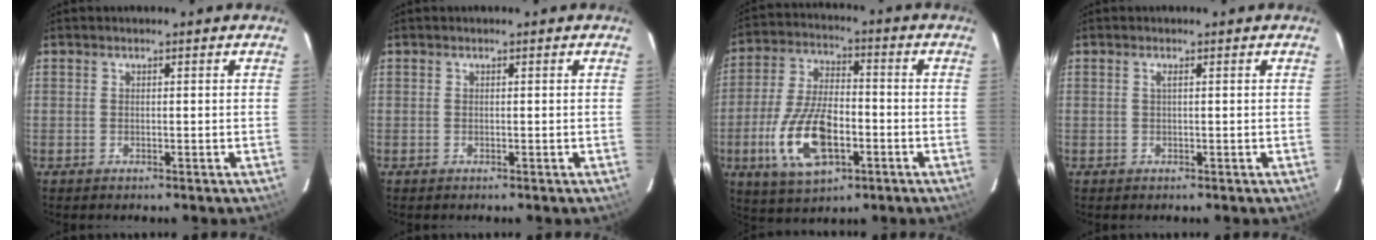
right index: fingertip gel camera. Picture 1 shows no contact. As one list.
[{"total": 0.0}, {"total": 15.3, "force": [-5.2, 7.1, 12.5], "torque": [-0.266, -0.008, -0.088]}, {"total": 0.8, "force": [0.1, -0.2, 0.7], "torque": [-0.013, 0.001, 0.001]}]